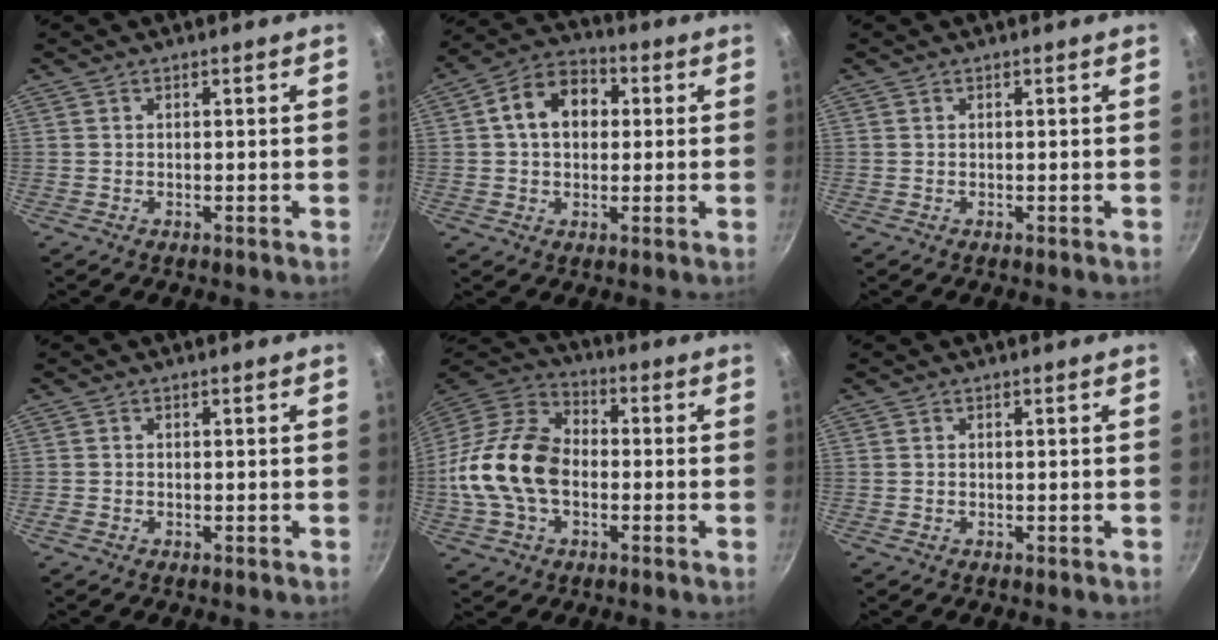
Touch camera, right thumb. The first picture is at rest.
{"total": 10.9, "force": [1.8, 8.0, 7.2], "torque": [-0.085, 0.023, 0.012]}
{"total": 0.0}
{"total": 0.7, "force": [-0.4, 0.5, 0.3], "torque": [-0.008, 0.001, -0.008]}
{"total": 17.7, "force": [-2.2, 12.0, 12.9], "torque": [-0.228, 0.035, -0.056]}
{"total": 0.0}